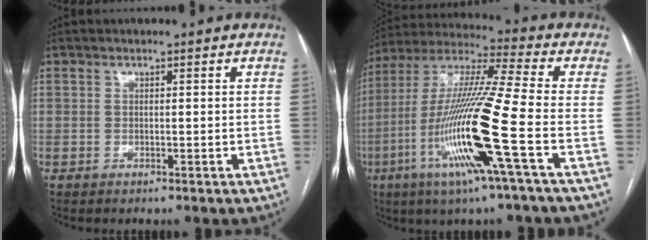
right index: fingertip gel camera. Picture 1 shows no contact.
{"total": 18.5, "force": [-6.0, -0.9, 17.5], "torque": [-0.359, -0.019, -0.125]}